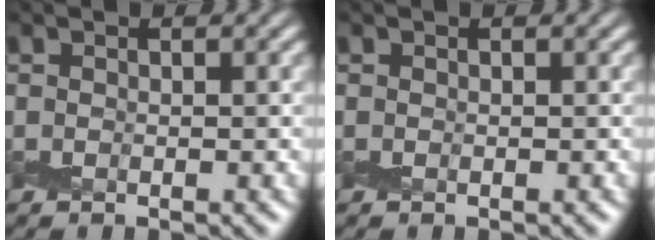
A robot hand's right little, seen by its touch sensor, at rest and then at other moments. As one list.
[{"total": 0.0}]